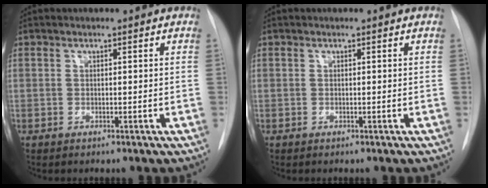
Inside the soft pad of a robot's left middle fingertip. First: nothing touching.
{"total": 0.0}